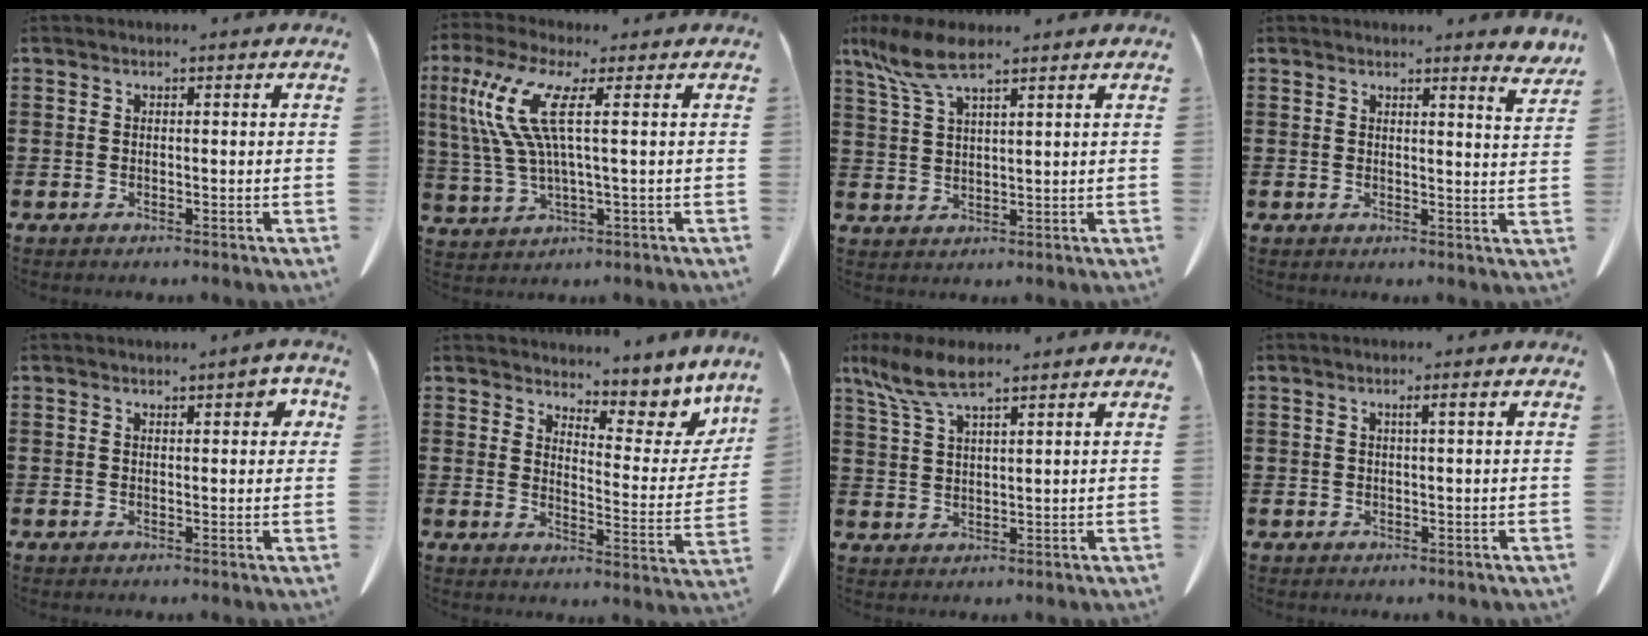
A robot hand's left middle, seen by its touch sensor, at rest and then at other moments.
{"total": 9.5, "force": [2.5, 1.3, 9.0], "torque": [-0.213, -0.015, 0.034]}
{"total": 6.8, "force": [4.7, 1.5, 4.7], "torque": [-0.117, -0.008, 0.081]}
{"total": 3.2, "force": [3.1, -0.5, 0.5], "torque": [-0.011, -0.017, 0.056]}
{"total": 2.5, "force": [1.6, 0.8, 1.8], "torque": [-0.029, 0.004, 0.025]}
{"total": 6.9, "force": [6.2, 1.7, 2.5], "torque": [-0.050, -0.048, 0.106]}
{"total": 6.7, "force": [4.7, 1.4, 4.5], "torque": [-0.106, -0.007, 0.084]}
{"total": 1.3, "force": [0.5, 0.0, 1.2], "torque": [-0.022, 0.000, 0.008]}